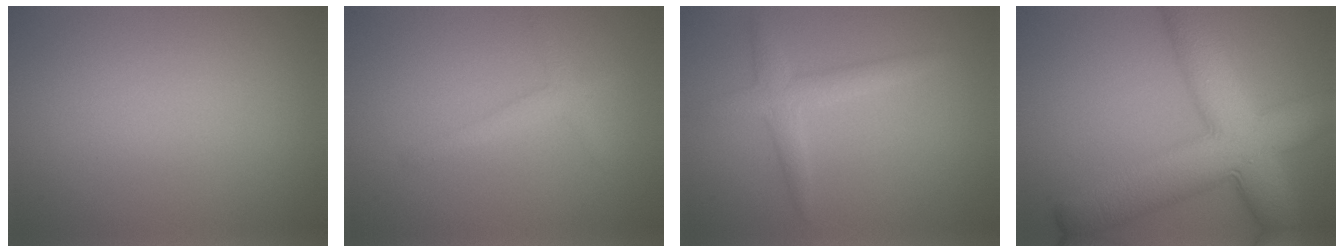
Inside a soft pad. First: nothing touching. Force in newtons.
{"total": 1.6, "press": 1.6, "slide": 0.1}
{"total": 2.5, "press": 2.5, "slide": 0.1}
{"total": 10.8, "press": 10.8, "slide": 0.3}